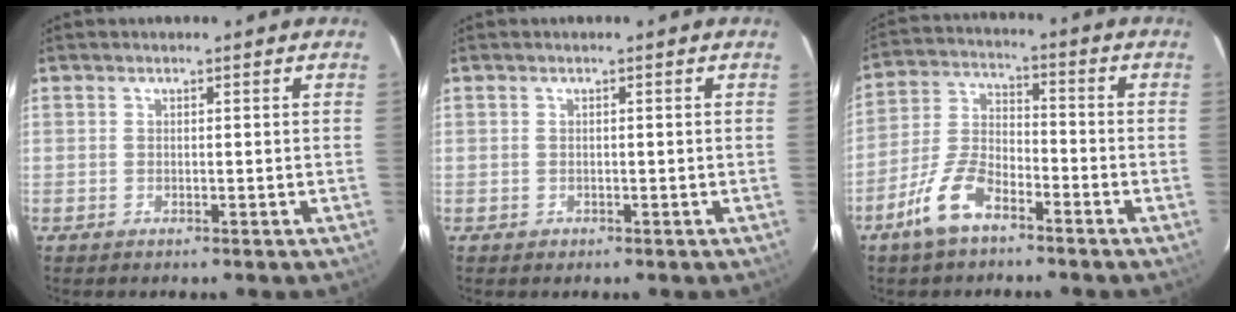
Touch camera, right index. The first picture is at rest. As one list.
[{"total": 0.7, "force": [-0.2, 0.6, 0.0], "torque": [0.000, 0.004, -0.004]}, {"total": 8.8, "force": [-5.7, 3.6, 5.7], "torque": [-0.136, 0.004, -0.114]}]